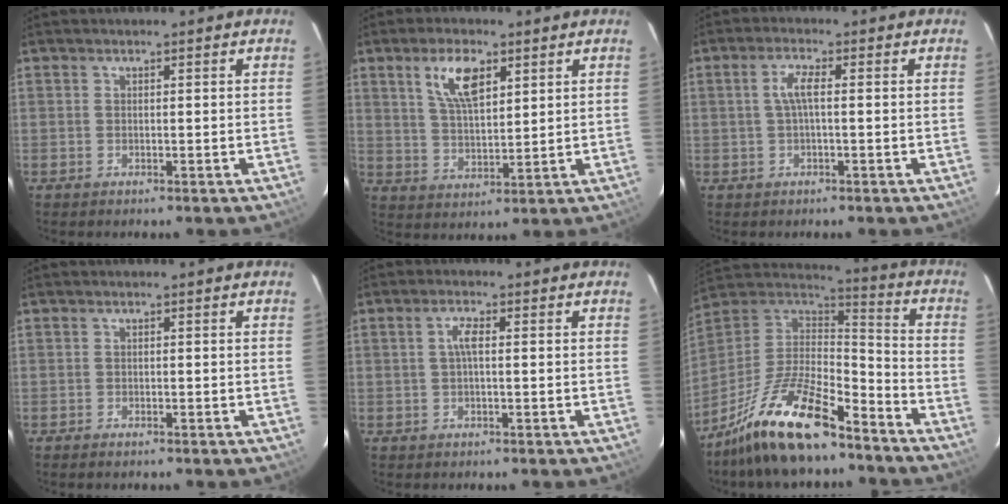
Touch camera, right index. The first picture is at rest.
{"total": 8.4, "force": [4.2, 3.5, 6.4], "torque": [-0.121, 0.009, 0.083]}
{"total": 3.3, "force": [0.1, 0.6, 3.3], "torque": [-0.066, 0.006, 0.002]}
{"total": 0.8, "force": [-0.7, 0.2, 0.2], "torque": [-0.007, -0.001, -0.014]}
{"total": 2.3, "force": [0.1, 0.5, 2.3], "torque": [-0.048, 0.006, 0.002]}
{"total": 20.5, "force": [-14.4, 6.4, 13.1], "torque": [-0.266, -0.015, -0.255]}